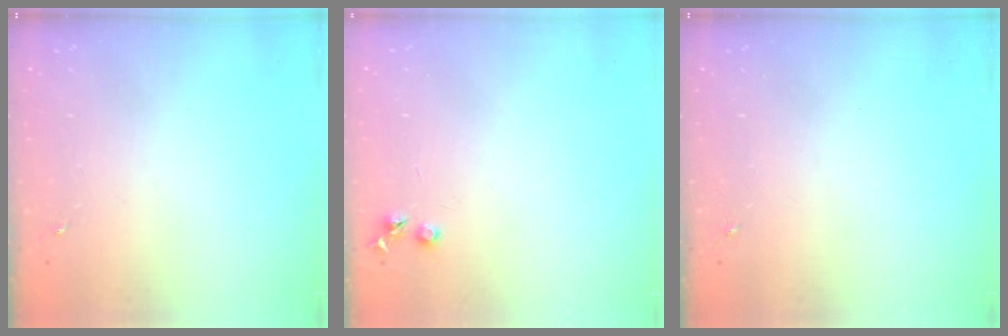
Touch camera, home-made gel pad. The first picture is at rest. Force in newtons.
{"total": 4.9, "press": 4.9, "slide": 0.6}
{"total": 0.0}